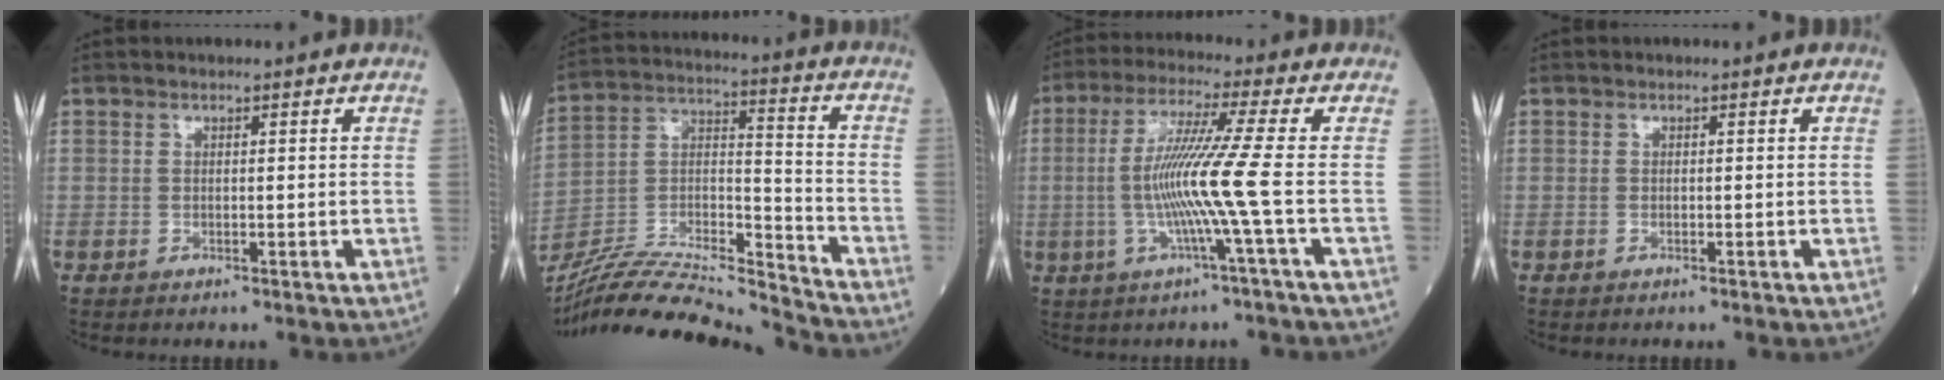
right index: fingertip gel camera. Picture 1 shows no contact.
{"total": 20.0, "force": [-19.0, -0.2, 6.3], "torque": [-0.128, 0.013, -0.329]}
{"total": 9.4, "force": [-1.4, -2.3, 9.0], "torque": [-0.185, -0.001, -0.025]}
{"total": 0.0}